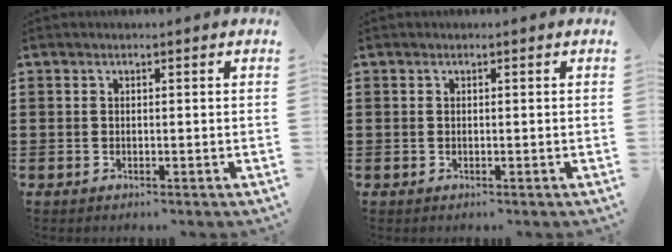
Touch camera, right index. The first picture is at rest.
{"total": 0.0}